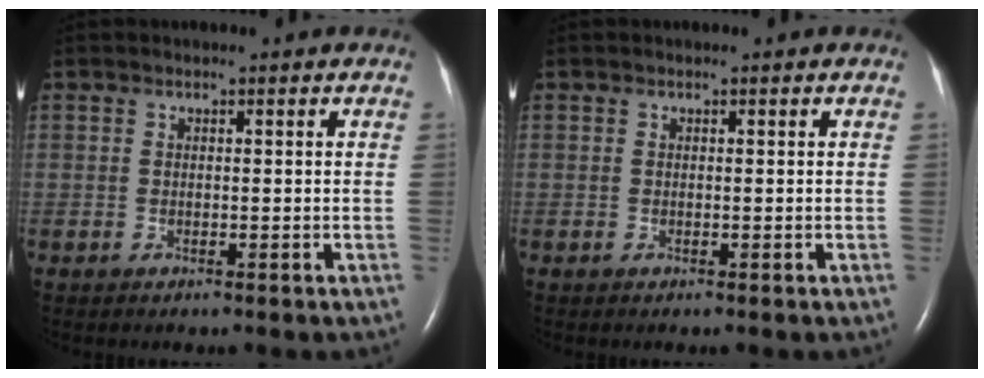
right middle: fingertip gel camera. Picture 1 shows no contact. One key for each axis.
{"total": 0.0}